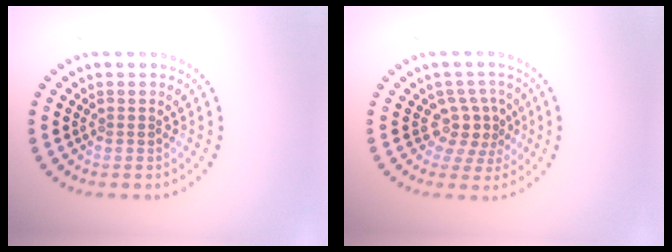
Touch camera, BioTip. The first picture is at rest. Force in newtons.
{"total": 3.0, "press": 2.2, "slide": 2.0}